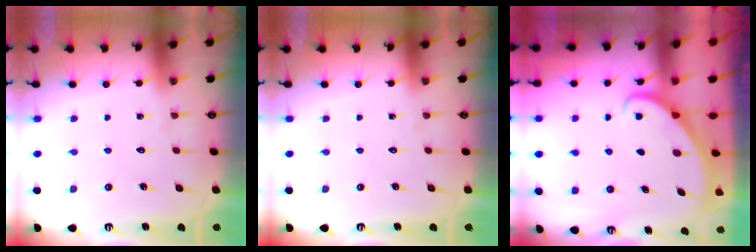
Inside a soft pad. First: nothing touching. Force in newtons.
{"total": 0.0}
{"total": 2.2, "press": 2.2, "slide": 0.2}